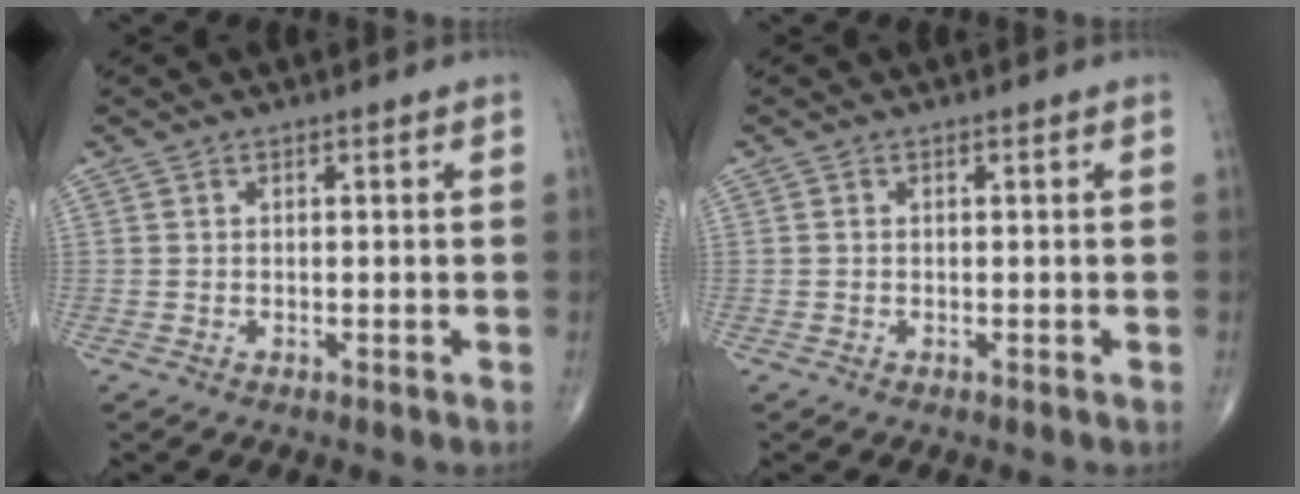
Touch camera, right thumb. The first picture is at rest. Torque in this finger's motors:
{"motor_torque": [-0.58, -0.25, -0.18, -0.15, -0.02]}